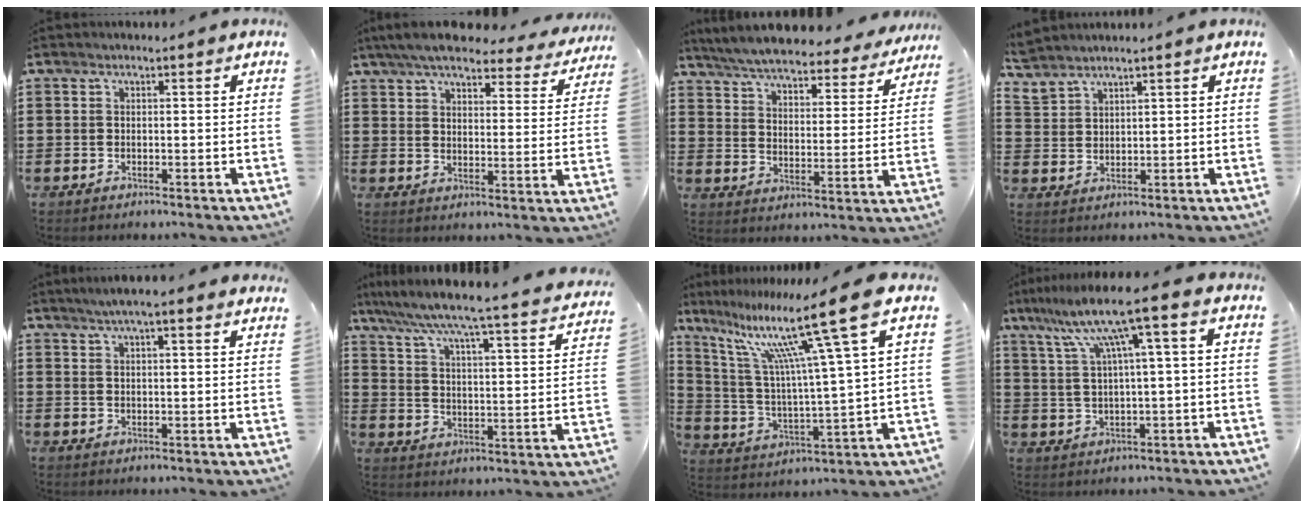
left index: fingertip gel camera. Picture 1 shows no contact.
{"total": 6.8, "force": [6.1, 0.7, 2.9], "torque": [-0.080, -0.026, 0.107]}
{"total": 6.0, "force": [5.8, 0.1, 1.6], "torque": [-0.060, -0.040, 0.099]}
{"total": 2.9, "force": [2.7, 0.8, -0.2], "torque": [-0.008, -0.005, 0.054]}
{"total": 4.3, "force": [3.6, 0.0, 2.4], "torque": [-0.056, -0.003, 0.064]}
{"total": 4.2, "force": [3.5, -0.9, 2.1], "torque": [-0.062, -0.052, 0.043]}
{"total": 16.7, "force": [10.5, 0.8, 12.9], "torque": [-0.253, -0.057, 0.161]}
{"total": 9.5, "force": [4.4, -0.6, 8.3], "torque": [-0.186, -0.017, 0.067]}